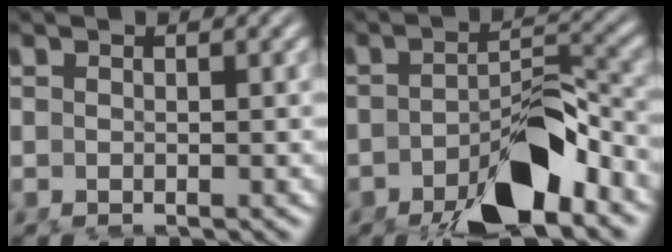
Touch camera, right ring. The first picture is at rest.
{"total": 7.7, "force": [-4.8, 2.8, 5.3], "torque": [-0.076, -0.020, -0.067]}